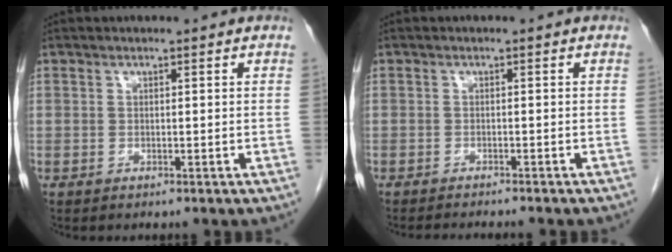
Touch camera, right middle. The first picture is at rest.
{"total": 6.1, "force": [-5.5, 0.4, 2.6], "torque": [-0.023, -0.008, -0.072]}